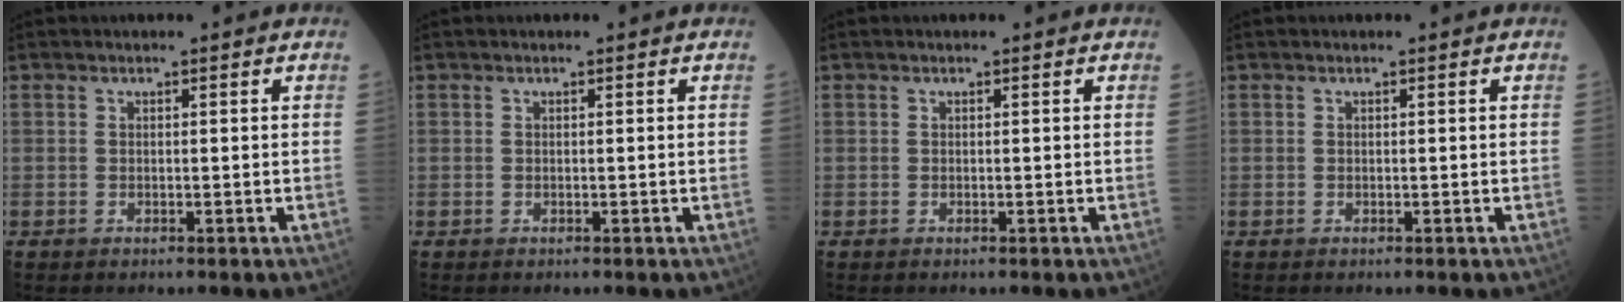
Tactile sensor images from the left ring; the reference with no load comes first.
{"total": 0.0}
{"total": 0.0}
{"total": 0.0}